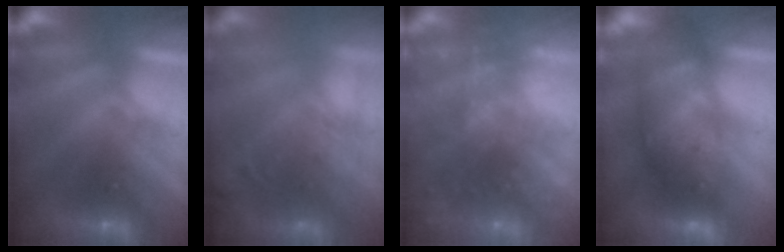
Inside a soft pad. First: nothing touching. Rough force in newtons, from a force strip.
{"total": 9.9}
{"total": 5.8}
{"total": 7.4}